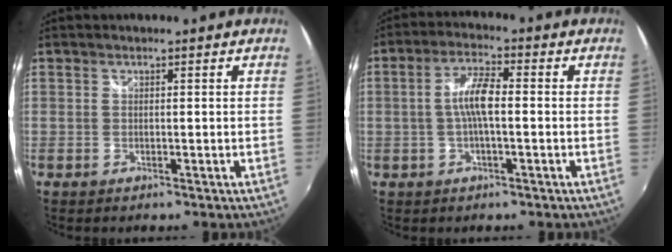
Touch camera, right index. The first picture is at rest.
{"total": 6.1, "force": [-0.5, 1.5, 5.9], "torque": [-0.116, 0.012, -0.009]}